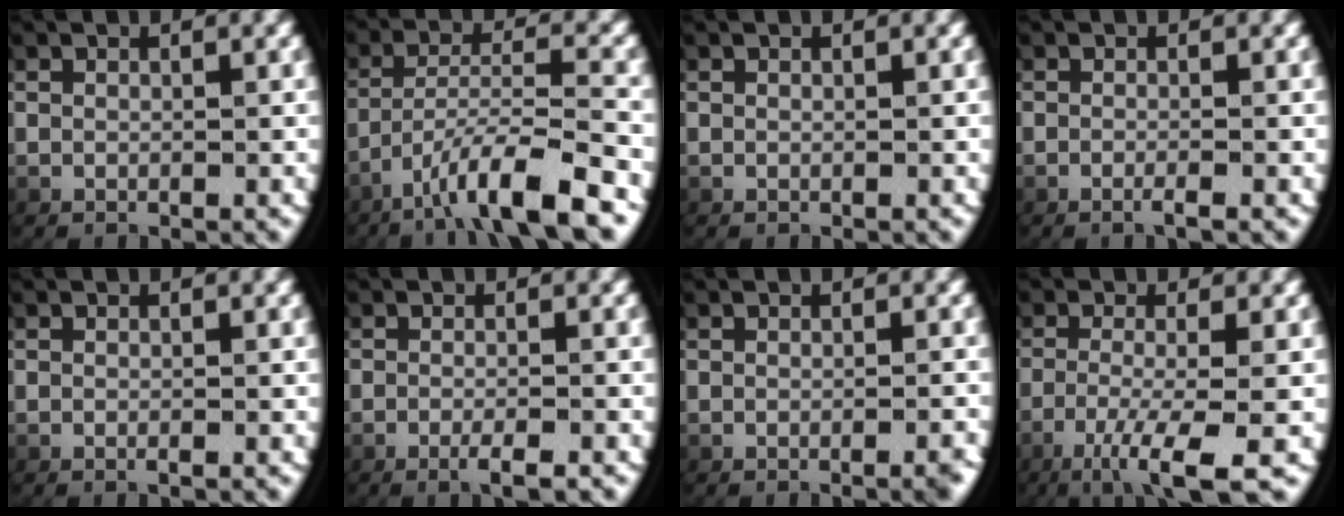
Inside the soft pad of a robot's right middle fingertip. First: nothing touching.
{"total": 6.0, "force": [-3.3, 0.9, 4.9], "torque": [-0.091, -0.004, -0.047]}
{"total": 0.0}
{"total": 1.4, "force": [-1.1, 0.2, 0.8], "torque": [-0.020, 0.004, -0.021]}
{"total": 0.6, "force": [-0.5, 0.3, 0.3], "torque": [-0.008, 0.006, -0.010]}
{"total": 2.3, "force": [-1.6, 0.5, 1.6], "torque": [-0.036, 0.003, -0.028]}
{"total": 1.0, "force": [-0.8, -0.2, 0.6], "torque": [-0.007, 0.005, -0.016]}
{"total": 6.9, "force": [-4.7, 1.0, 5.0], "torque": [-0.103, -0.033, -0.055]}